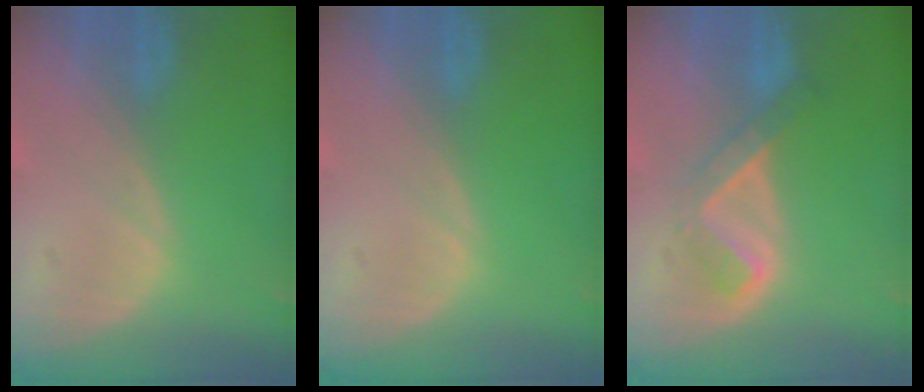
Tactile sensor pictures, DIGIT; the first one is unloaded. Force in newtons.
{"total": 0.0}
{"total": 5.1, "press": 4.4, "slide": 2.7}